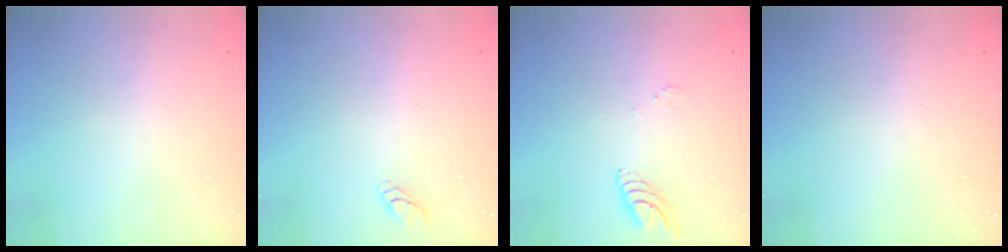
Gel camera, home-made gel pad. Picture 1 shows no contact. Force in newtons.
{"total": 2.8, "press": 2.8, "slide": 0.3}
{"total": 7.7, "press": 7.7, "slide": 0.7}
{"total": 2.7, "press": 2.7, "slide": 0.3}